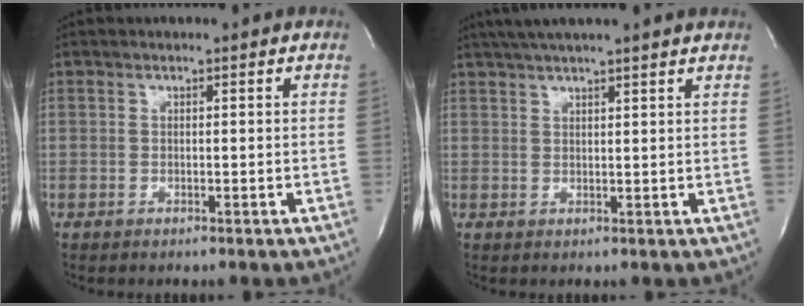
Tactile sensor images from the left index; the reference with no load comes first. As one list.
[{"total": 9.5, "force": [8.0, -0.3, 5.0], "torque": [-0.084, 0.035, 0.105]}]